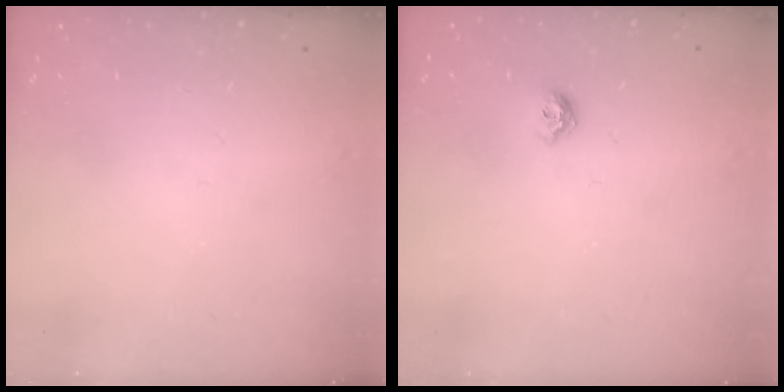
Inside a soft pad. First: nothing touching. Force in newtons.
{"total": 5.9, "press": 5.8, "slide": 1.0}